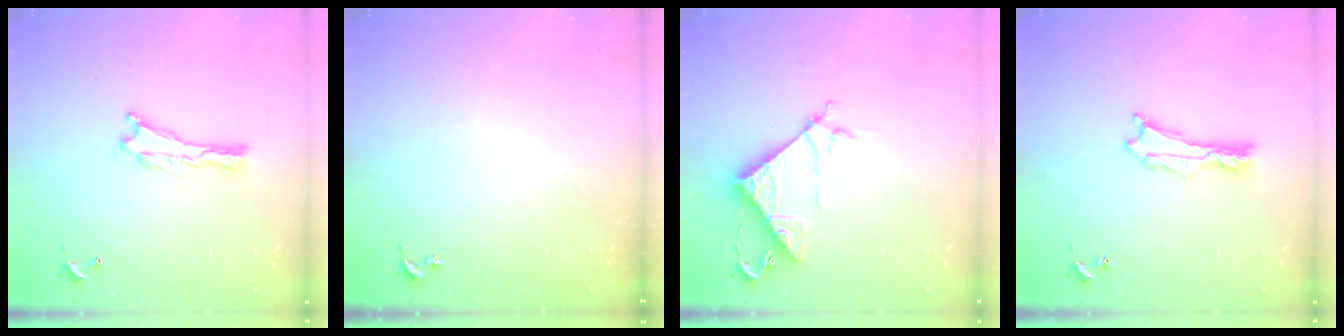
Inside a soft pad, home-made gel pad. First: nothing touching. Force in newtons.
{"total": 0.0}
{"total": 7.7, "press": 7.7, "slide": 0.7}
{"total": 0.7, "press": 0.6, "slide": 0.2}